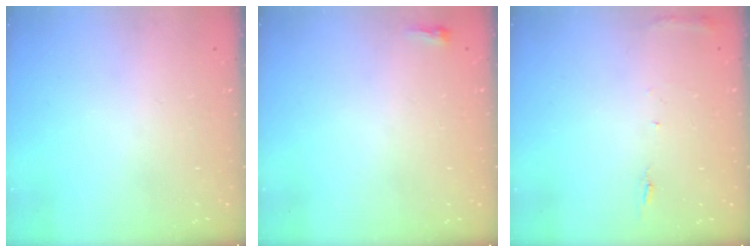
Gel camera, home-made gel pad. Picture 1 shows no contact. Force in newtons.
{"total": 2.4, "press": 2.4, "slide": 0.6}
{"total": 5.7, "press": 5.7, "slide": 0.6}